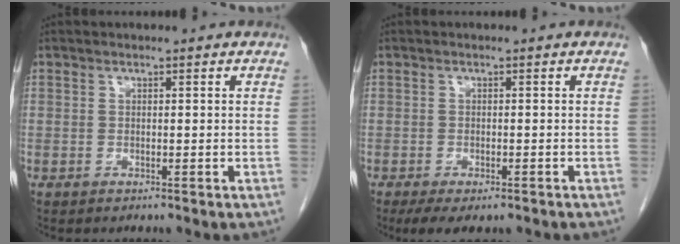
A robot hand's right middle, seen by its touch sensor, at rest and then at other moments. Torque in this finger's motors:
{"motor_torque": [0.77, -0.61, 0.01, 0.03]}